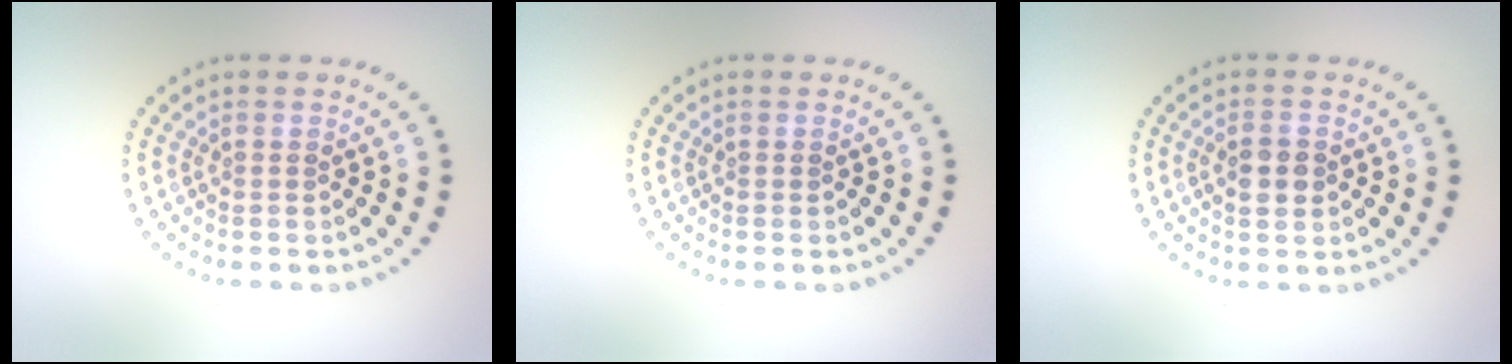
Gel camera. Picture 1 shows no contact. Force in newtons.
{"total": 0.0}
{"total": 2.2, "press": 2.2, "slide": 0.3}